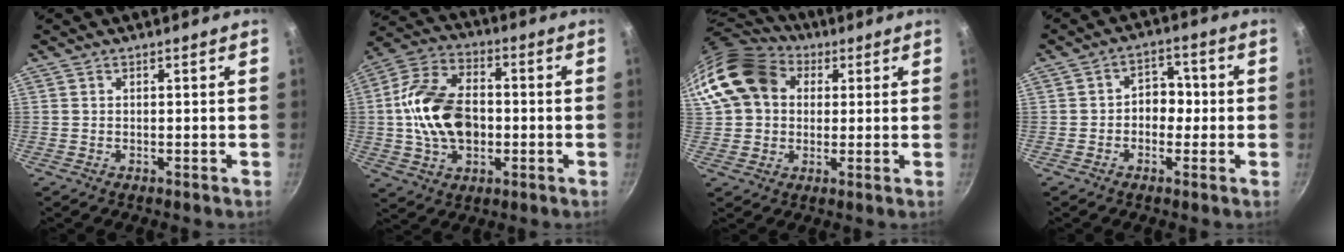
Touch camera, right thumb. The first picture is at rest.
{"total": 16.7, "force": [-0.8, 11.1, 12.4], "torque": [-0.209, 0.028, -0.023]}
{"total": 16.3, "force": [4.4, 13.0, 8.9], "torque": [-0.155, 0.027, 0.068]}
{"total": 5.3, "force": [-0.6, 4.2, 3.2], "torque": [0.000, 0.014, -0.017]}